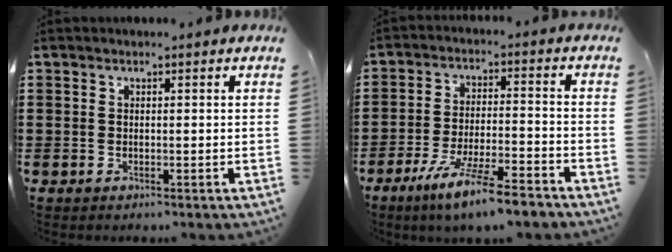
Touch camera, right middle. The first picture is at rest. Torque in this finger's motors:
{"motor_torque": [1.89, -0.24, 0.81, 0.16]}